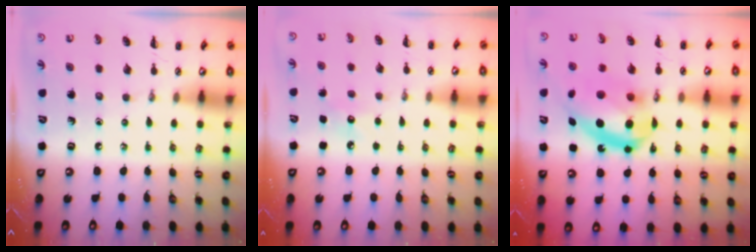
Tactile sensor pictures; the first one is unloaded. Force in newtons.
{"total": 6.0, "press": 5.7, "slide": 1.6}
{"total": 18.2, "press": 17.7, "slide": 4.5}